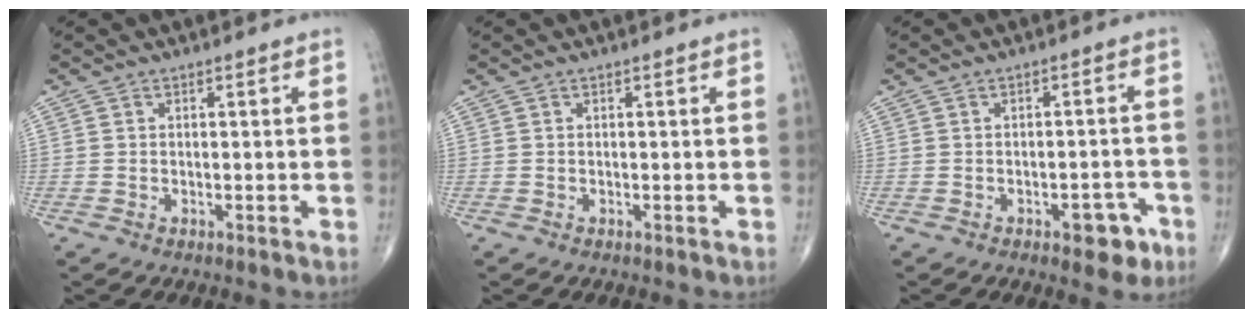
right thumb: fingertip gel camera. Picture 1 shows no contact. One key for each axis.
{"total": 0.0}
{"total": 5.4, "fx": -2.8, "fy": 2.8, "fz": 3.7, "tx": -0.026, "ty": 0.019, "tz": -0.030}